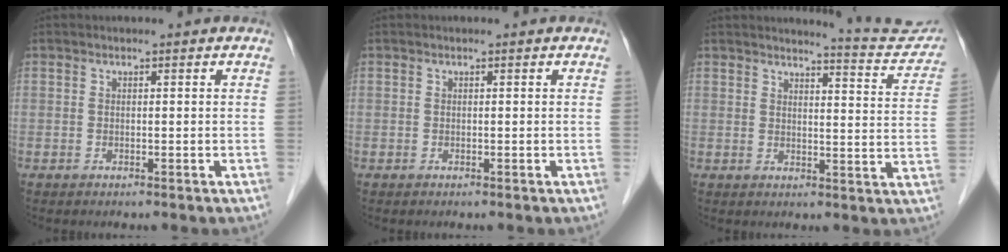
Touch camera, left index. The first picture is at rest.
{"total": 0.0}
{"total": 9.2, "force": [9.1, -0.3, 0.8], "torque": [-0.009, -0.047, 0.096]}